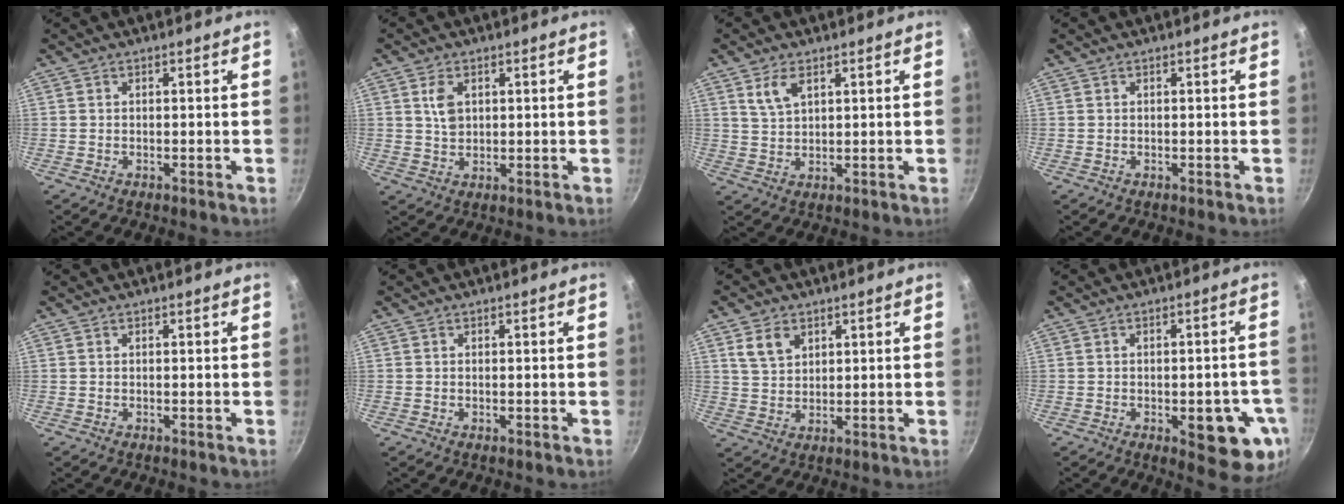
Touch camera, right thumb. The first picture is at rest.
{"total": 4.1, "force": [1.5, 2.6, 2.8], "torque": [-0.044, -0.007, 0.032]}
{"total": 4.4, "force": [2.4, 2.2, 3.0], "torque": [-0.054, -0.011, 0.052]}
{"total": 0.0}
{"total": 0.0}
{"total": 0.0}
{"total": 5.4, "force": [2.8, 3.7, 2.9], "torque": [-0.040, -0.013, 0.057]}
{"total": 11.7, "force": [-3.9, 4.4, 10.1], "torque": [-0.101, 0.013, -0.035]}